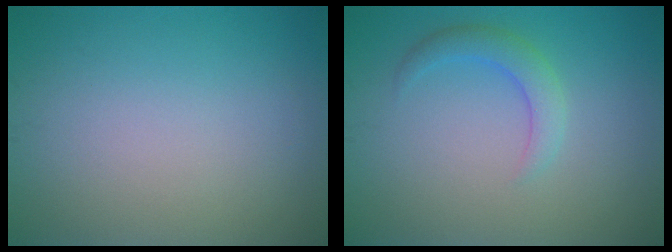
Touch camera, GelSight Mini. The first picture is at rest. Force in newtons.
{"total": 2.3, "press": 2.3, "slide": 0.1}